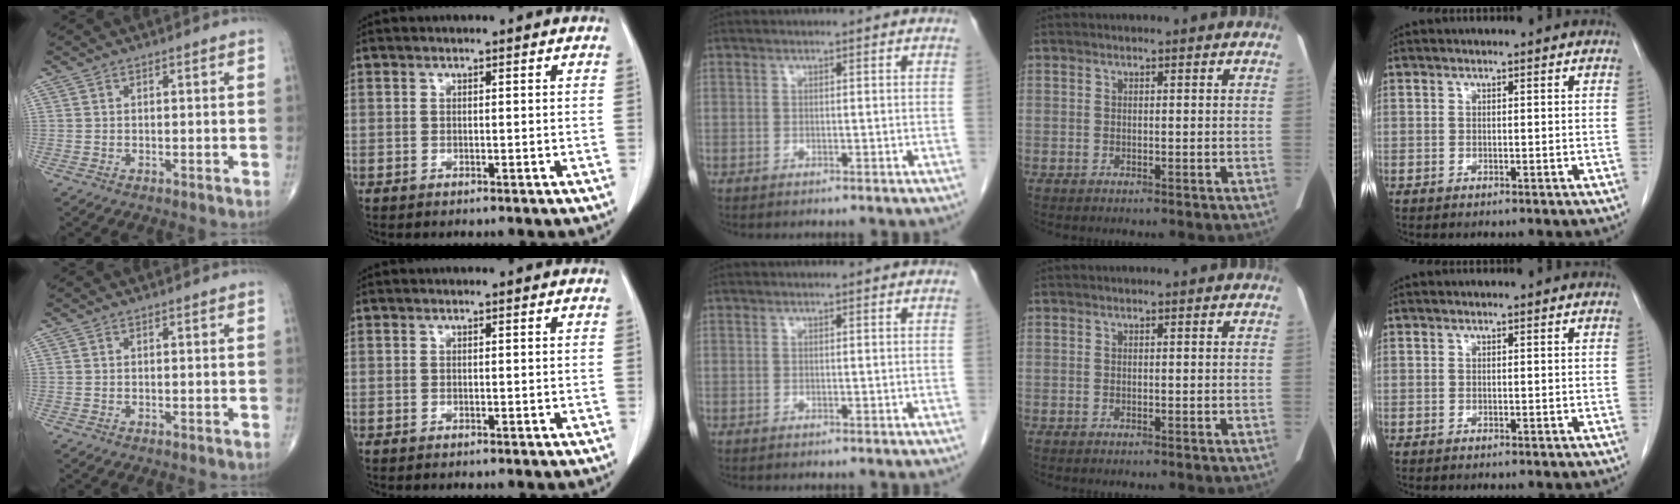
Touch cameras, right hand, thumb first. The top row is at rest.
{}